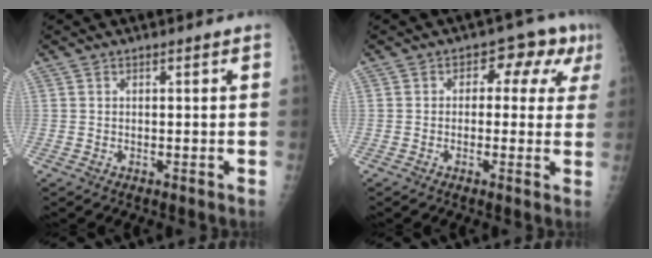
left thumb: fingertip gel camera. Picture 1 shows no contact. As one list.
[{"total": 8.1, "force": [2.2, 5.2, 5.7], "torque": [-0.018, 0.019, 0.014]}]